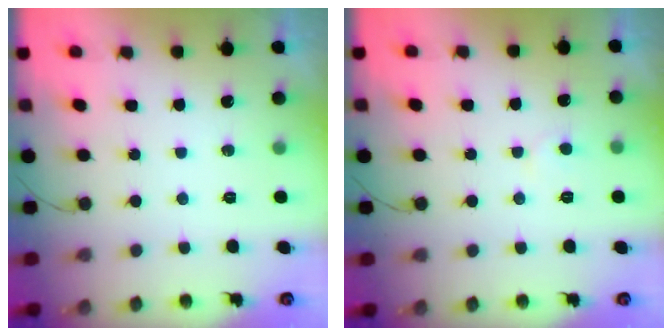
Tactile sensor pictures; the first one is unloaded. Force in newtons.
{"total": 2.8, "press": 2.8, "slide": 0.1}